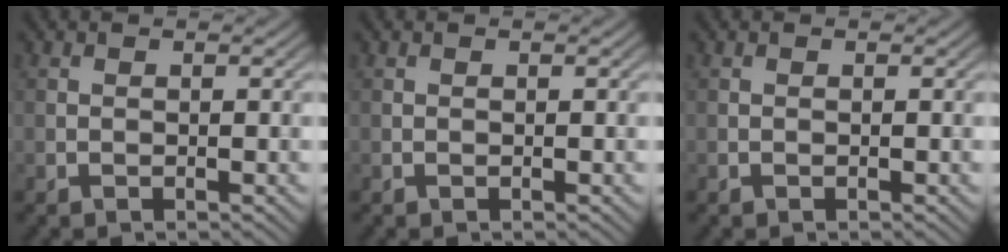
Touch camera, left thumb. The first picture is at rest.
{"total": 0.0}
{"total": 0.0}